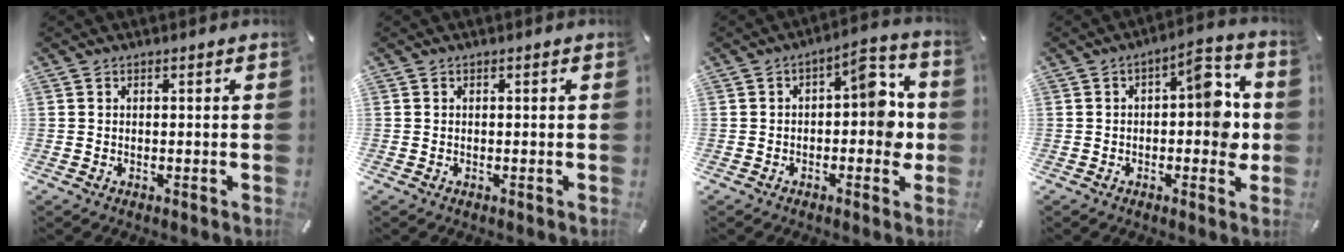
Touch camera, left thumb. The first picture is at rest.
{"total": 0.0}
{"total": 10.1, "force": [0.3, 5.3, 8.6], "torque": [-0.100, -0.002, -0.002]}
{"total": 10.7, "force": [0.6, 5.3, 9.3], "torque": [-0.103, -0.005, 0.003]}